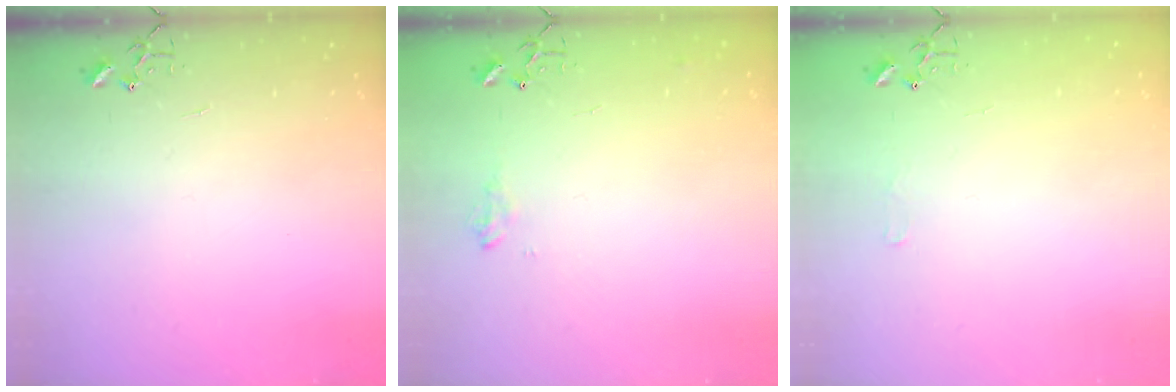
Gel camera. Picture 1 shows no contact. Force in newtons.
{"total": 7.7, "press": 7.7, "slide": 0.9}
{"total": 6.4, "press": 6.4, "slide": 0.8}